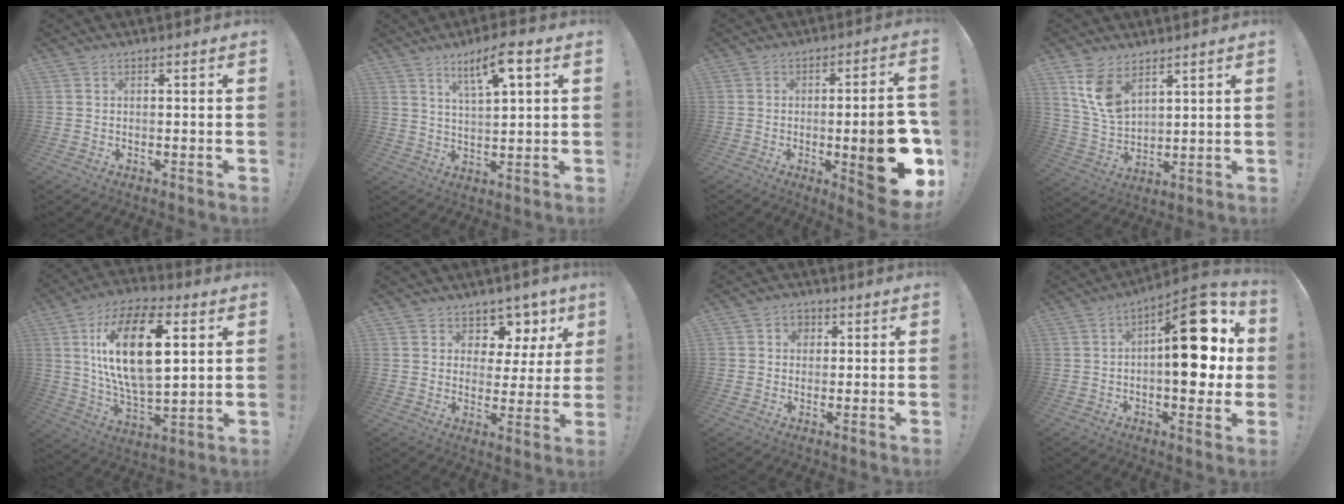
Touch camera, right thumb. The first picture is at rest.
{"total": 8.8, "force": [4.9, 1.7, 7.2], "torque": [-0.114, -0.018, 0.077]}
{"total": 18.7, "force": [-4.0, 5.0, 17.6], "torque": [-0.227, 0.004, -0.047]}
{"total": 10.4, "force": [6.5, 5.7, 5.9], "torque": [-0.119, -0.028, 0.126]}
{"total": 22.4, "force": [6.1, 10.9, 18.6], "torque": [-0.340, -0.010, 0.093]}
{"total": 7.8, "force": [5.7, 5.0, 1.8], "torque": [-0.017, -0.054, 0.105]}
{"total": 2.5, "force": [0.5, 2.3, 0.7], "torque": [-0.005, 0.000, 0.007]}
{"total": 19.5, "force": [2.6, 8.6, 17.3], "torque": [-0.218, -0.014, 0.041]}